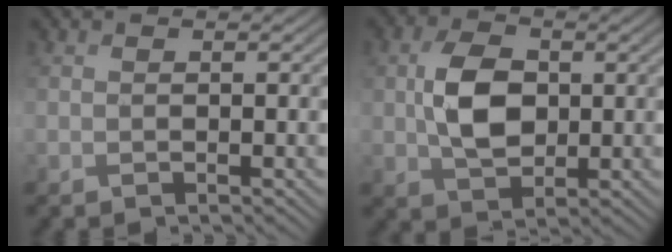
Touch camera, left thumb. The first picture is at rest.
{"total": 6.4, "force": [0.4, 4.3, 4.7], "torque": [-0.101, 0.000, 0.009]}